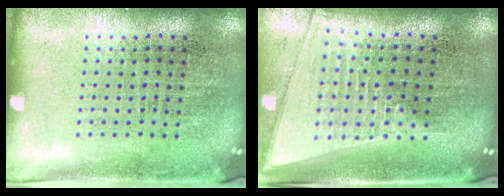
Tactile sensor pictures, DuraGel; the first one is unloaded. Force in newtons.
{"total": 2.2, "press": 1.8, "slide": 1.2}